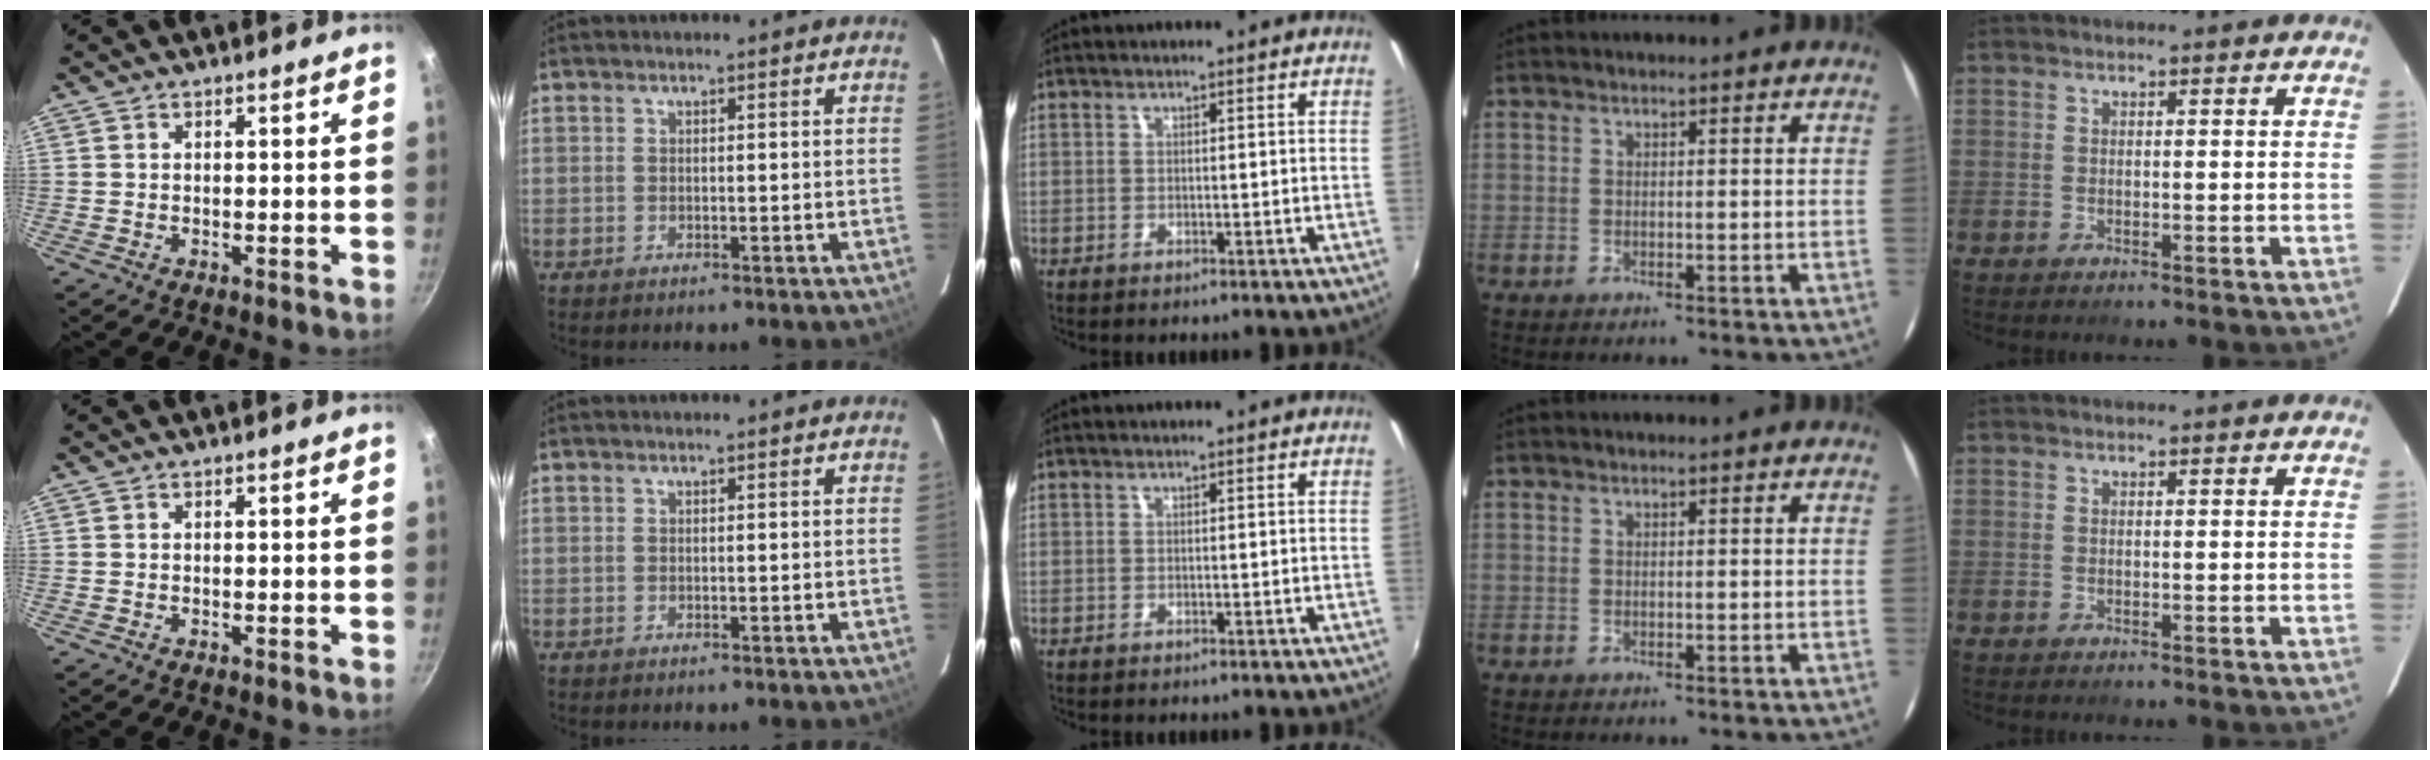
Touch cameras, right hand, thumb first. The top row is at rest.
{}